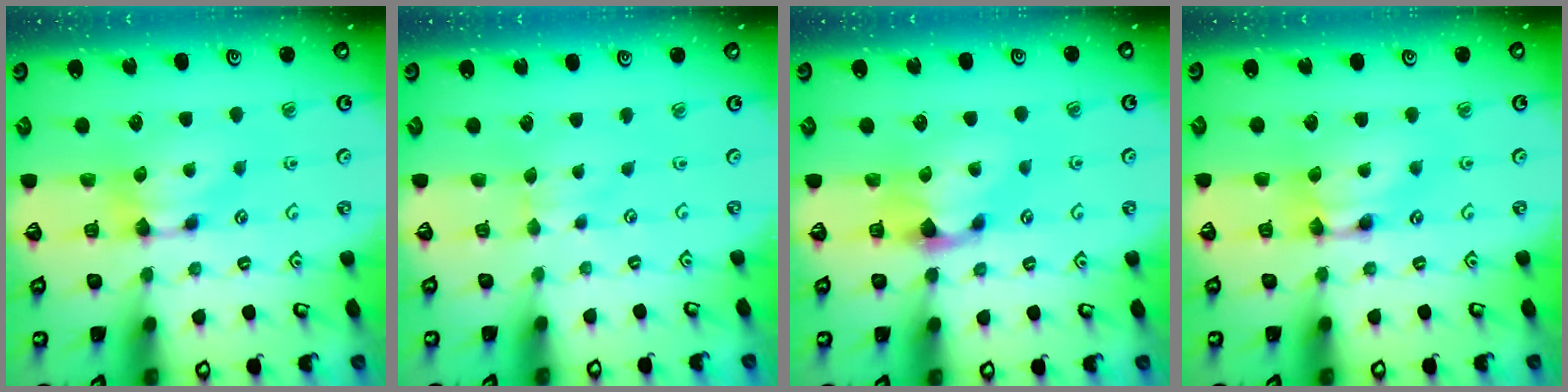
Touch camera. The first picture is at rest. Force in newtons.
{"total": 1.5, "press": 1.5, "slide": 0.3}
{"total": 0.7, "press": 0.4, "slide": 0.6}
{"total": 2.1, "press": 2.1, "slide": 0.2}